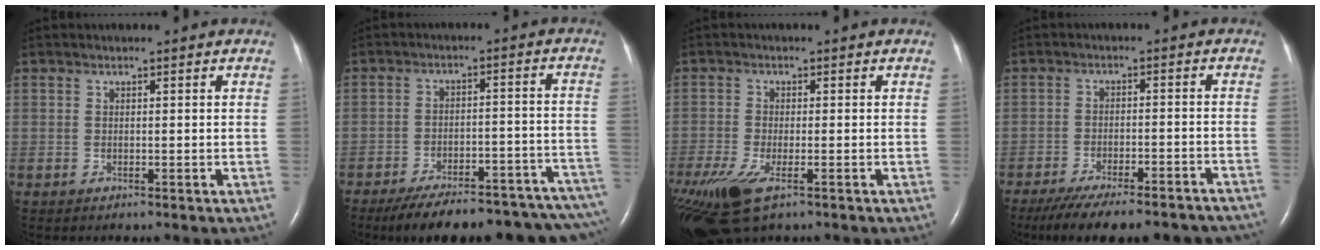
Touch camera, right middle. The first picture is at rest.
{"total": 24.3, "force": [-20.7, 4.8, 11.7], "torque": [-0.117, 0.003, -0.266]}
{"total": 13.1, "force": [-7.9, 5.0, 9.2], "torque": [-0.229, -0.038, -0.136]}
{"total": 21.0, "force": [-18.4, 4.4, 9.3], "torque": [-0.135, -0.016, -0.240]}